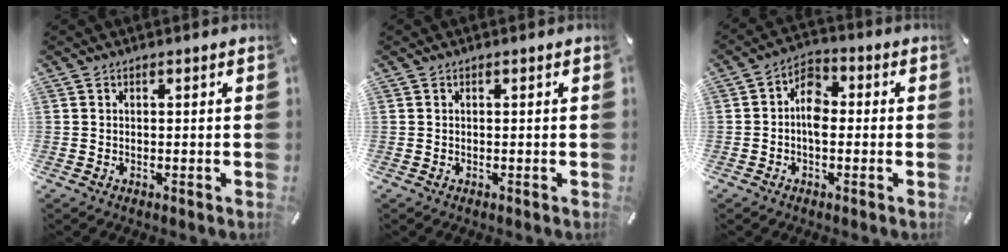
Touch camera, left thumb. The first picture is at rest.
{"total": 0.0}
{"total": 6.3, "force": [-1.2, 4.0, 4.8], "torque": [-0.082, 0.016, -0.023]}